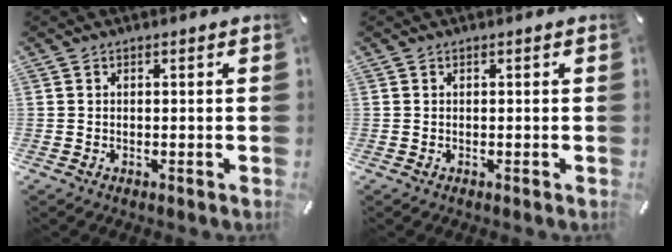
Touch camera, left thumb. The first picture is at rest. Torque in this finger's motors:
{"motor_torque": [-0.51, -0.30, -0.17, 0.34, -0.03]}